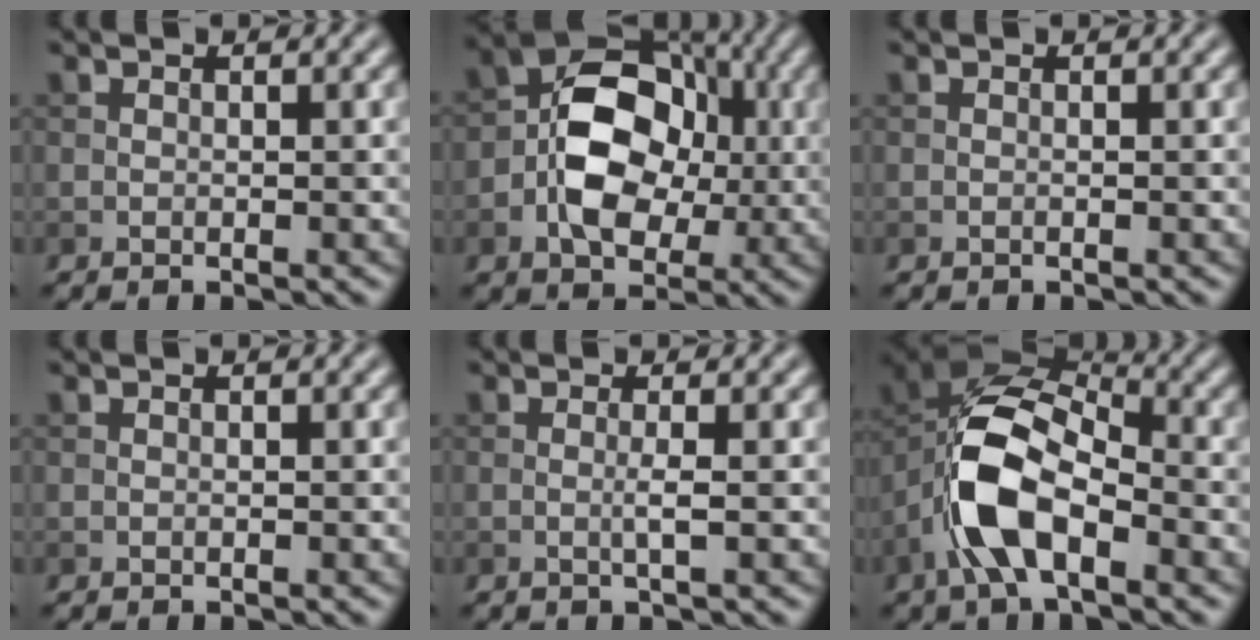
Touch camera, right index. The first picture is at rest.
{"total": 9.1, "force": [-1.1, 6.2, 6.6], "torque": [-0.101, 0.013, -0.027]}
{"total": 0.0}
{"total": 0.0}
{"total": 1.3, "force": [-0.1, 0.1, 1.3], "torque": [-0.025, 0.000, -0.007]}
{"total": 9.3, "force": [-3.3, 4.8, 7.3], "torque": [-0.147, 0.013, -0.070]}